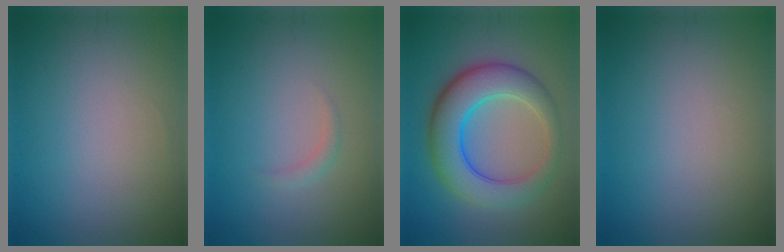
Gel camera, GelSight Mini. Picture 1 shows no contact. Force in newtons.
{"total": 0.9, "press": 0.9, "slide": 0.1}
{"total": 7.9, "press": 7.9, "slide": 0.0}
{"total": 0.0}